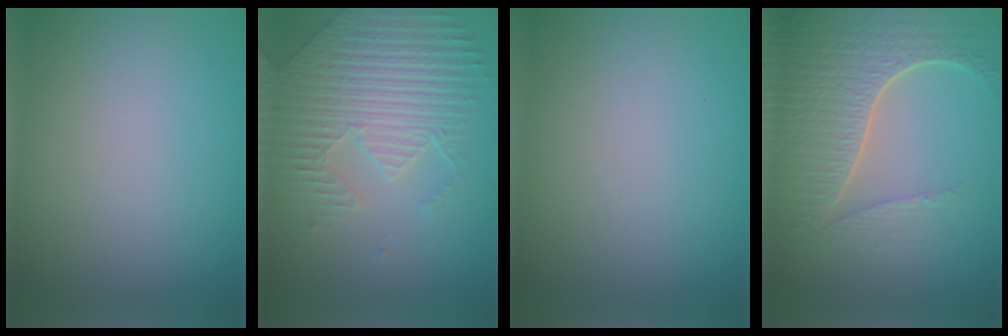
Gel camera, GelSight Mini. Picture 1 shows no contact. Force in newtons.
{"total": 4.3, "press": 4.1, "slide": 1.1}
{"total": 0.0}
{"total": 6.6, "press": 5.1, "slide": 4.2}